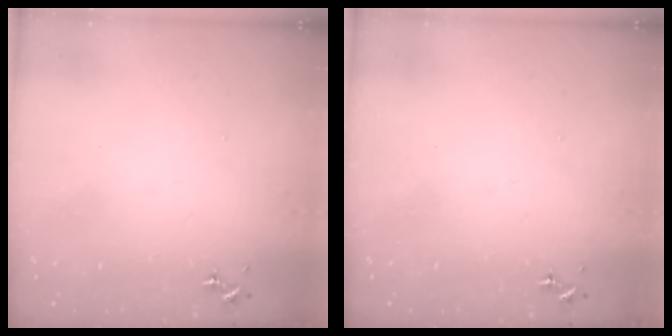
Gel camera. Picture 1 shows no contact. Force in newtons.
{"total": 0.0}